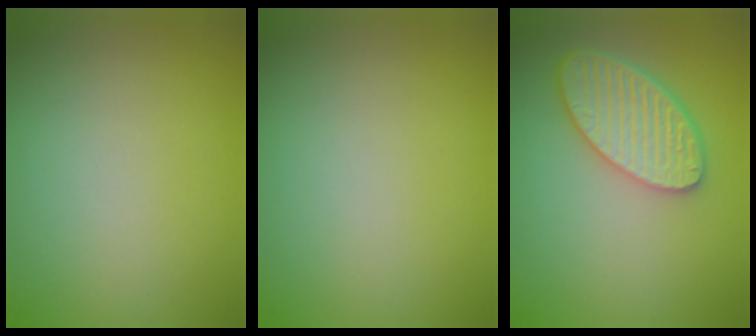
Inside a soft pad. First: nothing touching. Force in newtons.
{"total": 0.0}
{"total": 5.3, "press": 4.7, "slide": 2.5}